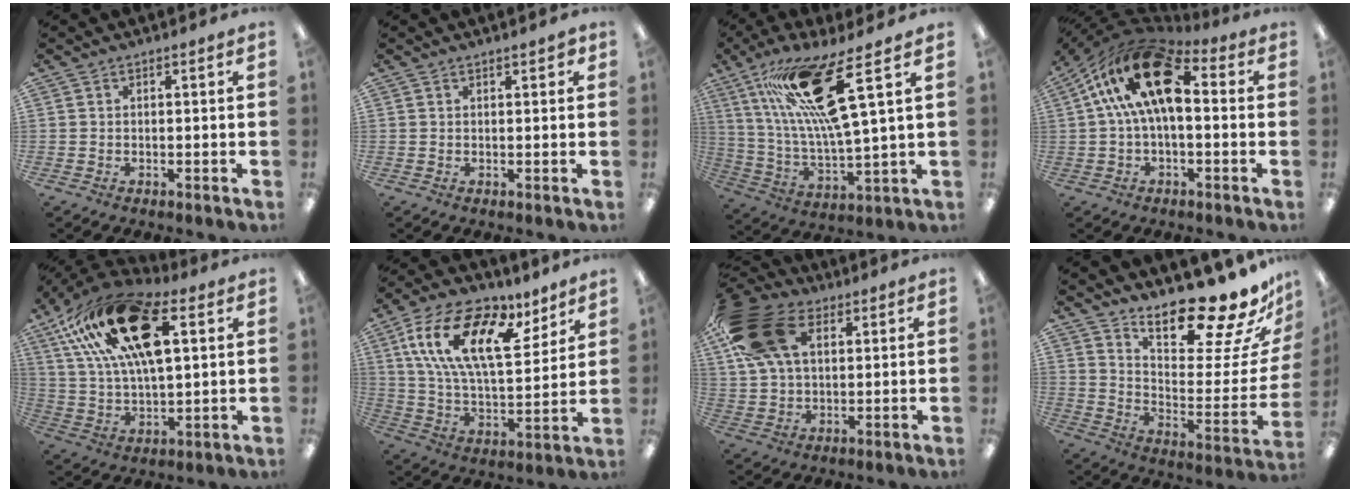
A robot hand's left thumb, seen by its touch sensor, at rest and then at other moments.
{"total": 1.4, "force": [1.0, 0.5, 0.8], "torque": [-0.001, -0.005, 0.014]}
{"total": 20.5, "force": [11.3, 4.5, 16.5], "torque": [-0.319, -0.039, 0.175]}
{"total": 19.6, "force": [5.6, 9.5, 16.2], "torque": [-0.291, -0.015, 0.095]}
{"total": 24.7, "force": [11.0, 12.1, 18.6], "torque": [-0.331, -0.024, 0.189]}
{"total": 23.0, "force": [11.4, 10.3, 17.1], "torque": [-0.319, -0.034, 0.193]}
{"total": 19.5, "force": [7.7, 12.2, 13.2], "torque": [-0.272, -0.003, 0.139]}
{"total": 20.2, "force": [17.6, 4.6, 8.7], "torque": [-0.113, -0.154, 0.290]}